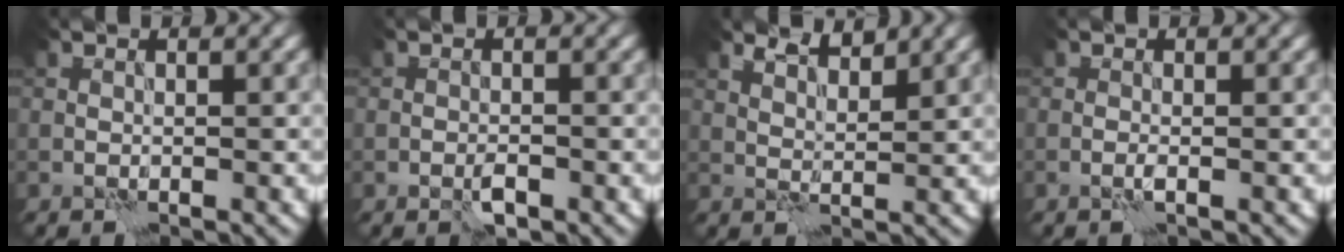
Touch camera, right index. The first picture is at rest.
{"total": 1.7, "force": [-0.9, 0.9, 1.2], "torque": [-0.023, -0.001, -0.016]}
{"total": 2.7, "force": [2.3, 0.6, 1.4], "torque": [-0.017, -0.002, 0.040]}
{"total": 0.8, "force": [-0.3, 0.2, 0.7], "torque": [-0.017, -0.001, -0.007]}